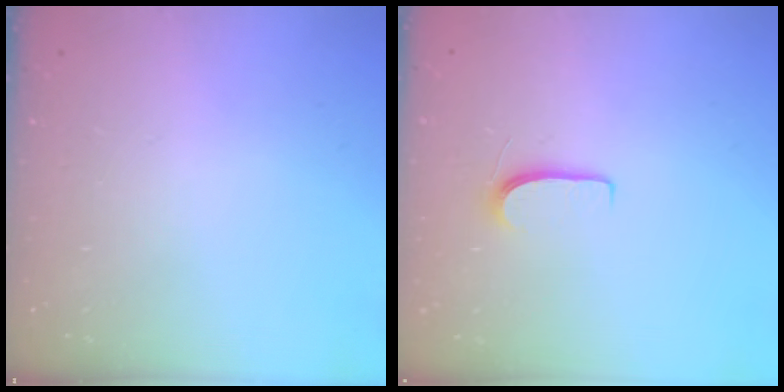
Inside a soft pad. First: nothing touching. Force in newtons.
{"total": 5.4, "press": 5.4, "slide": 0.6}